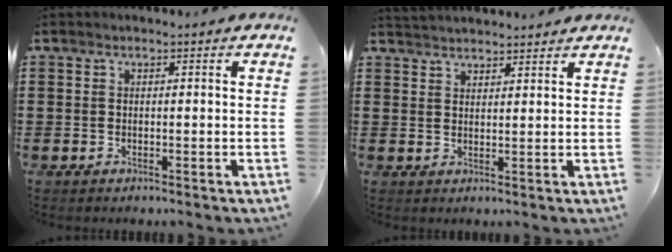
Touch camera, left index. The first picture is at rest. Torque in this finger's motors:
{"motor_torque": [2.14, 0.00, 0.35, 0.07]}